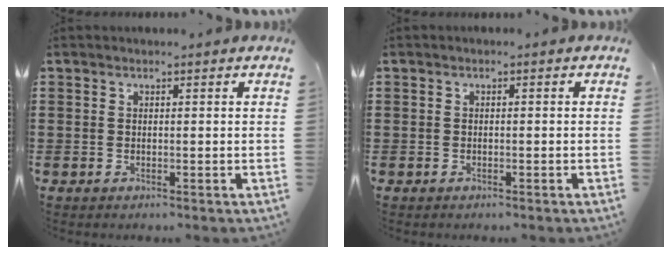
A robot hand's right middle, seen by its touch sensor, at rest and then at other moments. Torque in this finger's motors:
{"motor_torque": [-0.38, 0.38, -0.02, -0.01]}